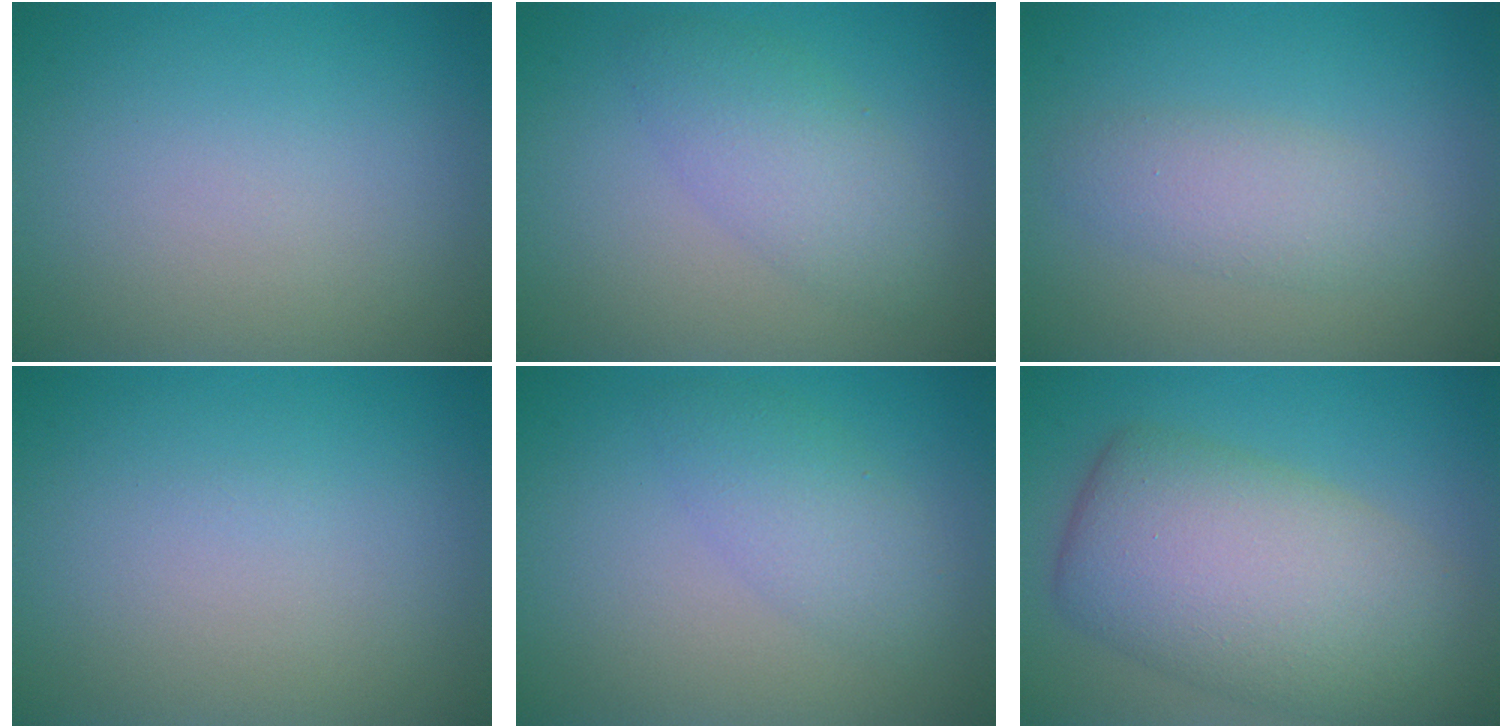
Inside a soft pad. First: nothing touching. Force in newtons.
{"total": 3.5, "press": 3.5, "slide": 0.2}
{"total": 2.6, "press": 2.6, "slide": 0.1}
{"total": 0.0}
{"total": 2.8, "press": 2.8, "slide": 0.2}
{"total": 9.8, "press": 9.8, "slide": 0.4}